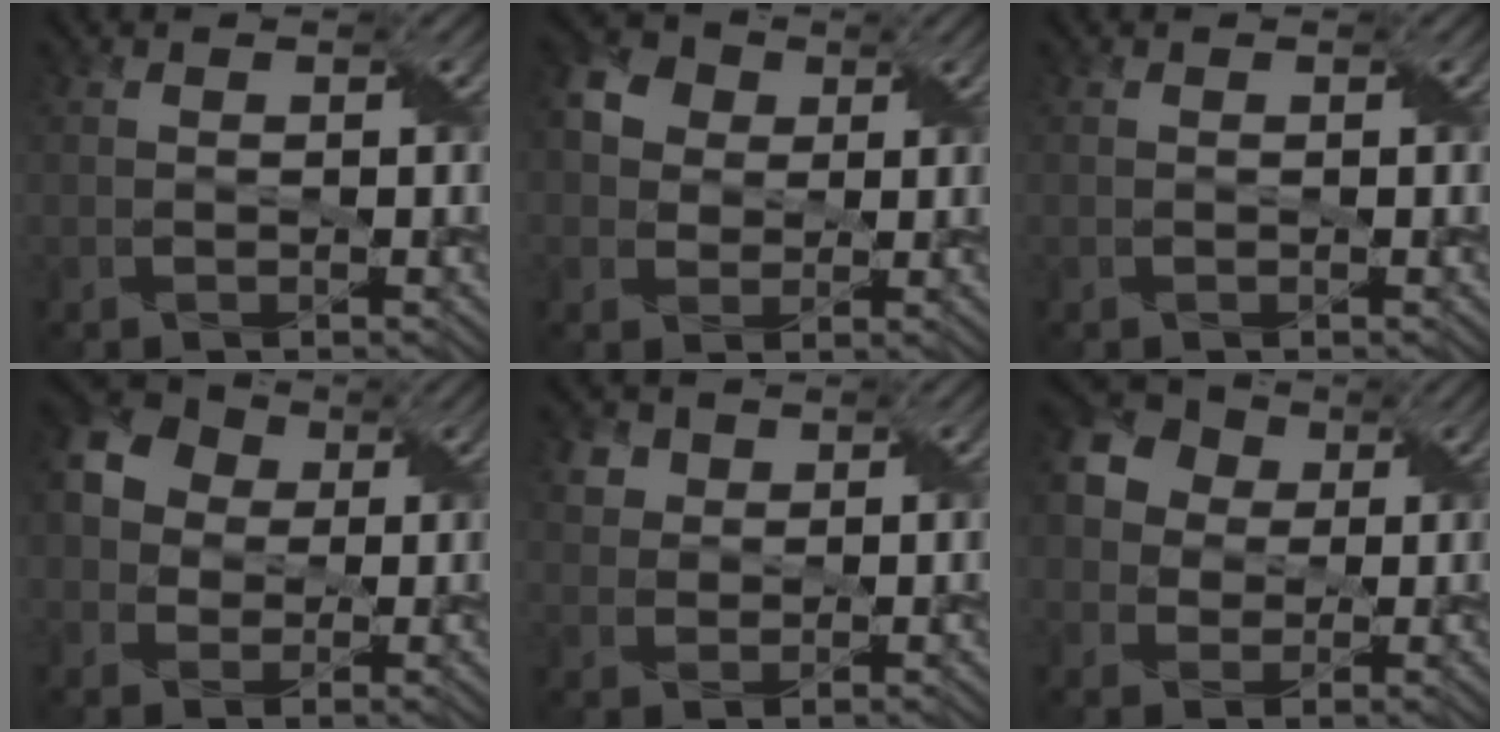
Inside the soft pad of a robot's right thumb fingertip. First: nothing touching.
{"total": 5.8, "force": [1.6, 4.9, 2.7], "torque": [-0.091, 0.014, 0.018]}
{"total": 0.0}
{"total": 8.3, "force": [1.6, 7.2, 3.9], "torque": [-0.115, 0.032, 0.012]}
{"total": 3.7, "force": [2.1, 2.9, 1.2], "torque": [-0.046, -0.002, 0.048]}
{"total": 9.6, "force": [2.8, 8.2, 4.2], "torque": [-0.129, 0.042, 0.027]}